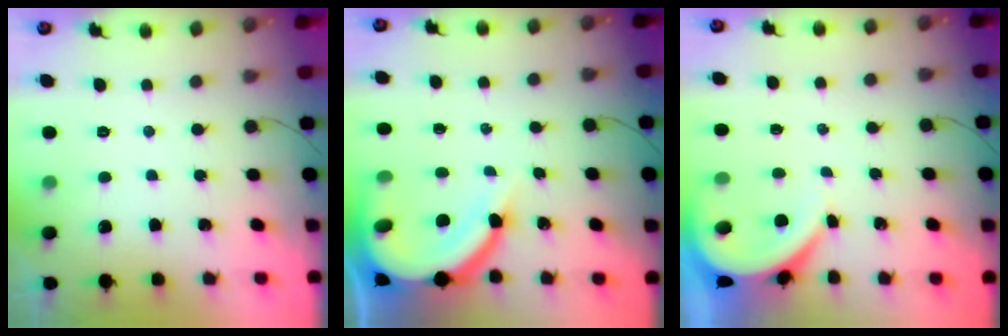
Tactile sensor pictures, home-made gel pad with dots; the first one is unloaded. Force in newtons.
{"total": 13.0, "press": 12.9, "slide": 1.4}
{"total": 3.8, "press": 3.8, "slide": 0.5}